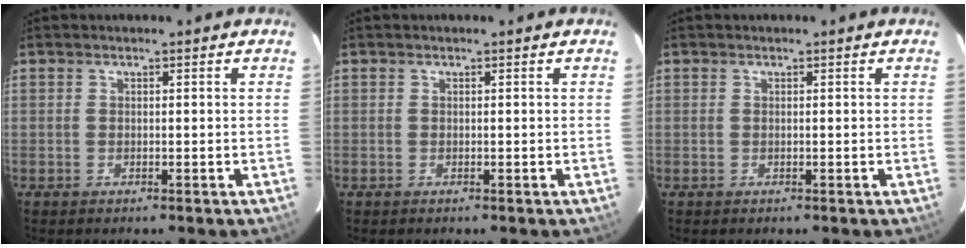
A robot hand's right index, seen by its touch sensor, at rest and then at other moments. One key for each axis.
{"total": 0.0}
{"total": 0.0}